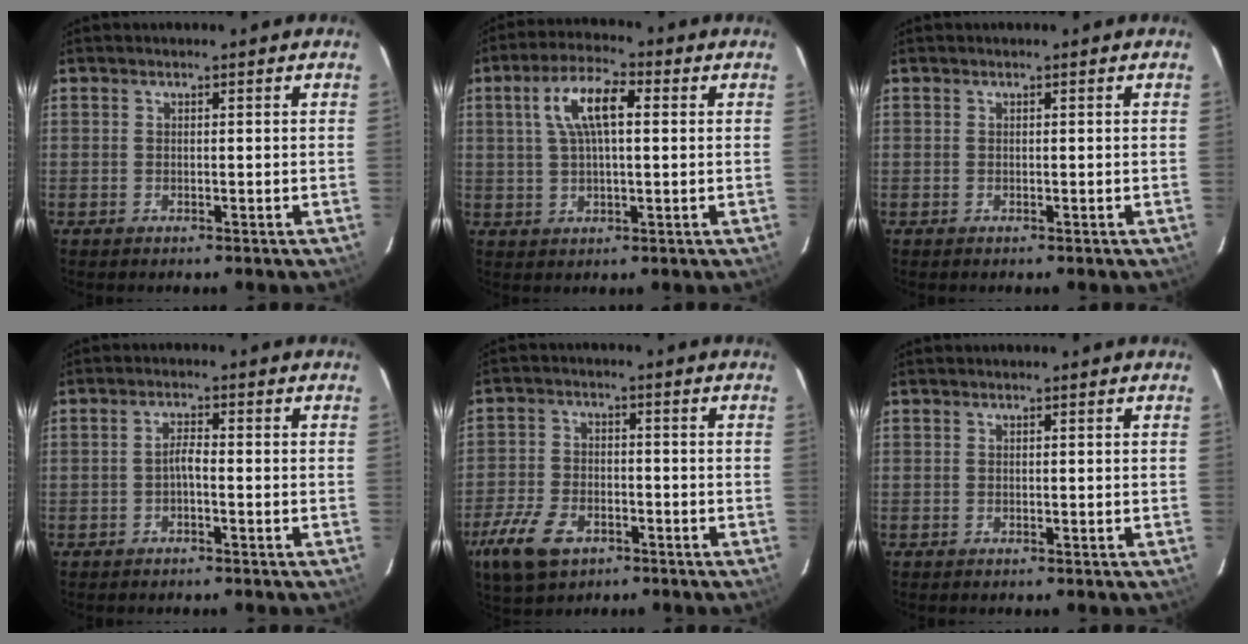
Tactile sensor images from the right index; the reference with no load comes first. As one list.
[{"total": 8.9, "force": [2.3, 3.2, 8.0], "torque": [-0.152, 0.020, 0.042]}, {"total": 0.0}, {"total": 1.8, "force": [-0.9, 0.3, 1.6], "torque": [-0.031, 0.007, -0.018]}, {"total": 11.2, "force": [-6.4, 6.5, 6.4], "torque": [-0.167, -0.009, -0.120]}, {"total": 0.0}]